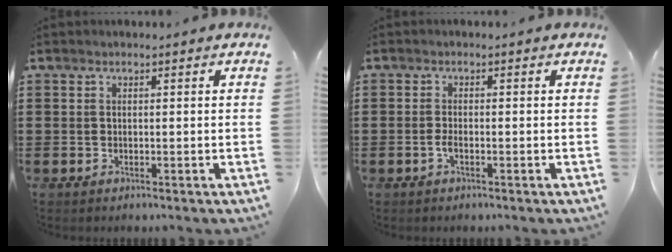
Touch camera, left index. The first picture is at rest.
{"total": 1.4, "force": [-0.5, 0.3, 1.3], "torque": [-0.032, -0.004, -0.011]}